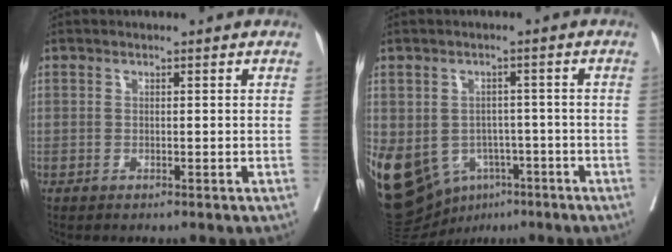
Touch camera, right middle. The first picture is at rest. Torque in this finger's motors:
{"motor_torque": [0.41, -0.18, 1.06, 0.21]}